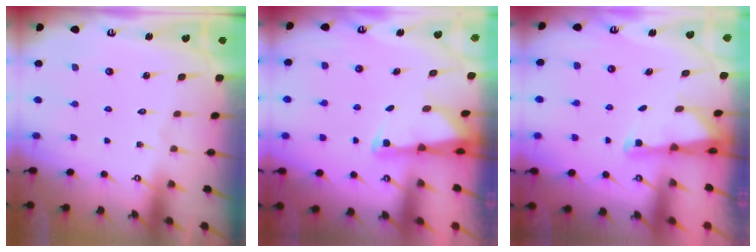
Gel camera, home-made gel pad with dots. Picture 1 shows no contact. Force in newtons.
{"total": 2.4, "press": 2.3, "slide": 0.5}
{"total": 1.9, "press": 1.9, "slide": 0.4}